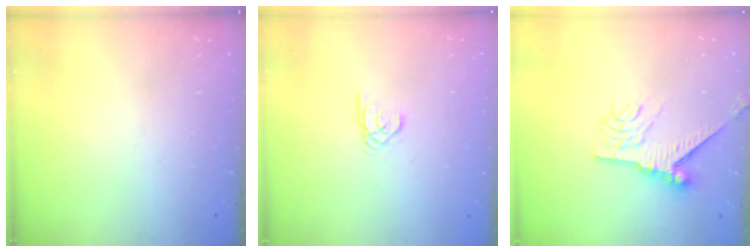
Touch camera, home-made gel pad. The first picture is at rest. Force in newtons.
{"total": 1.9, "press": 1.9, "slide": 0.1}
{"total": 9.4, "press": 9.4, "slide": 0.5}